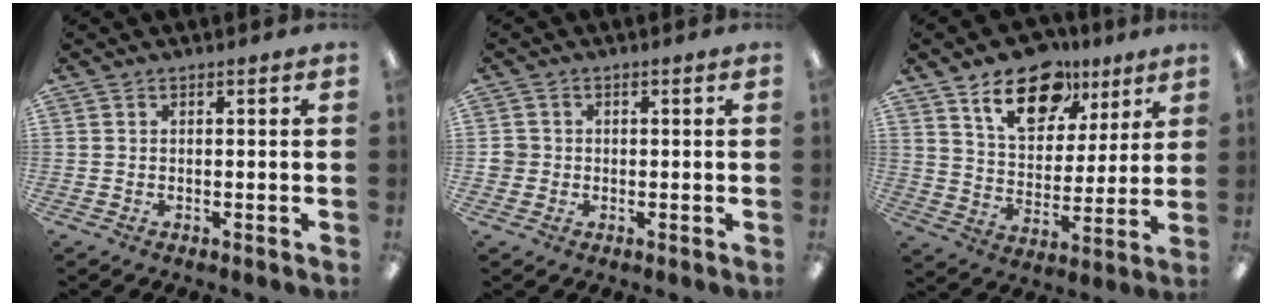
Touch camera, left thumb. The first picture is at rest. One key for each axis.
{"total": 2.5, "fx": -0.2, "fy": 2.5, "fz": 0.3, "tx": -0.008, "ty": 0.005, "tz": -0.006}
{"total": 16.3, "fx": 10.4, "fy": 9.4, "fz": 8.4, "tx": -0.126, "ty": -0.049, "tz": 0.182}